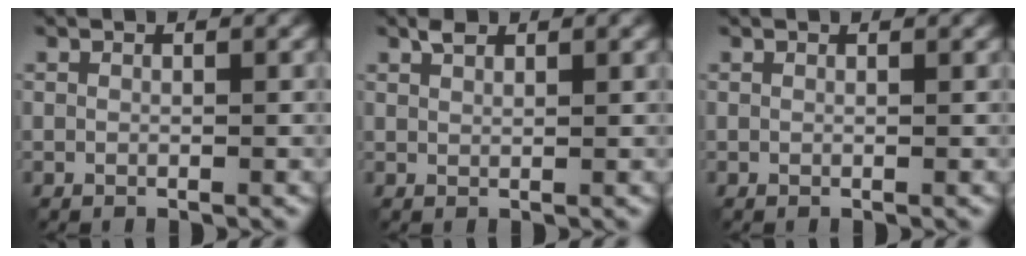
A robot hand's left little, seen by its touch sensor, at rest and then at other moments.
{"total": 1.5, "force": [1.1, 0.5, 0.9], "torque": [-0.019, 0.003, 0.021]}
{"total": 0.6, "force": [0.6, 0.0, 0.2], "torque": [-0.002, 0.001, 0.007]}